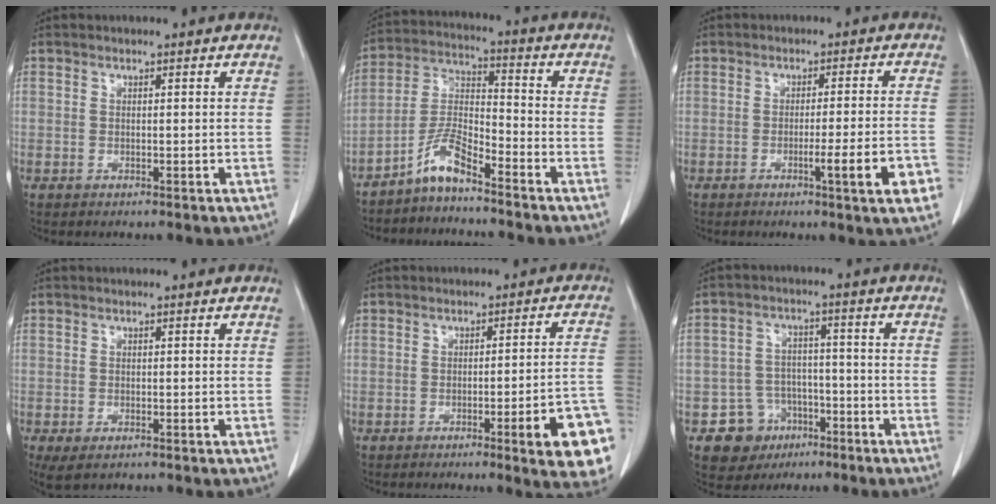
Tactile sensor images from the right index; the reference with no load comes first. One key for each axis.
{"total": 6.6, "fx": -5.2, "fy": 0.9, "fz": 4.0, "tx": -0.094, "ty": 0.000, "tz": -0.106}
{"total": 7.9, "fx": -3.2, "fy": -0.4, "fz": 7.2, "tx": -0.091, "ty": -0.012, "tz": -0.044}
{"total": 3.2, "fx": -1.9, "fy": 1.3, "fz": 2.2, "tx": -0.049, "ty": -0.012, "tz": -0.025}
{"total": 11.7, "fx": -5.1, "fy": 0.9, "fz": 10.5, "tx": -0.074, "ty": 0.010, "tz": -0.060}
{"total": 7.2, "fx": -3.7, "fy": 6.1, "fz": 1.1, "tx": -0.015, "ty": 0.012, "tz": -0.049}